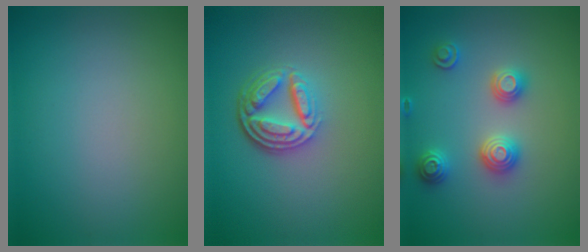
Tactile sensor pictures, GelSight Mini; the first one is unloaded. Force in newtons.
{"total": 4.8, "press": 3.6, "slide": 3.2}
{"total": 2.9, "press": 2.9, "slide": 0.2}